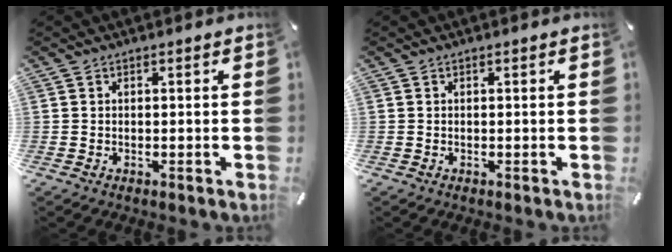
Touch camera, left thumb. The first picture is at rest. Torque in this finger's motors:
{"motor_torque": [0.00, 0.00, 0.00, 0.00, 0.00]}